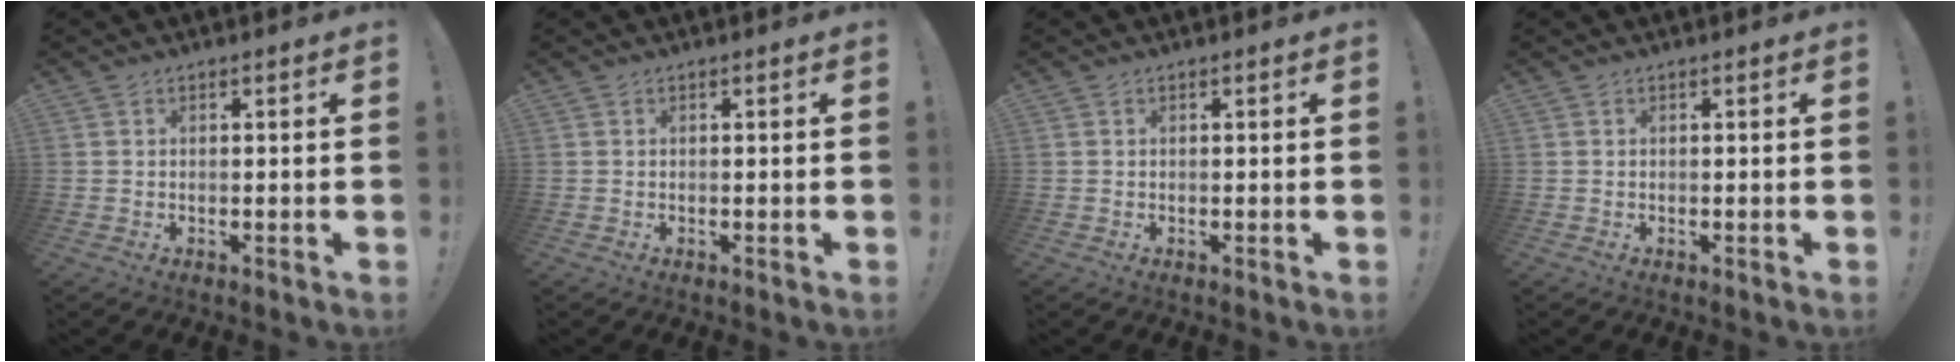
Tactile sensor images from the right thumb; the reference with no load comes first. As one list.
[{"total": 0.0}, {"total": 0.0}, {"total": 0.0}]